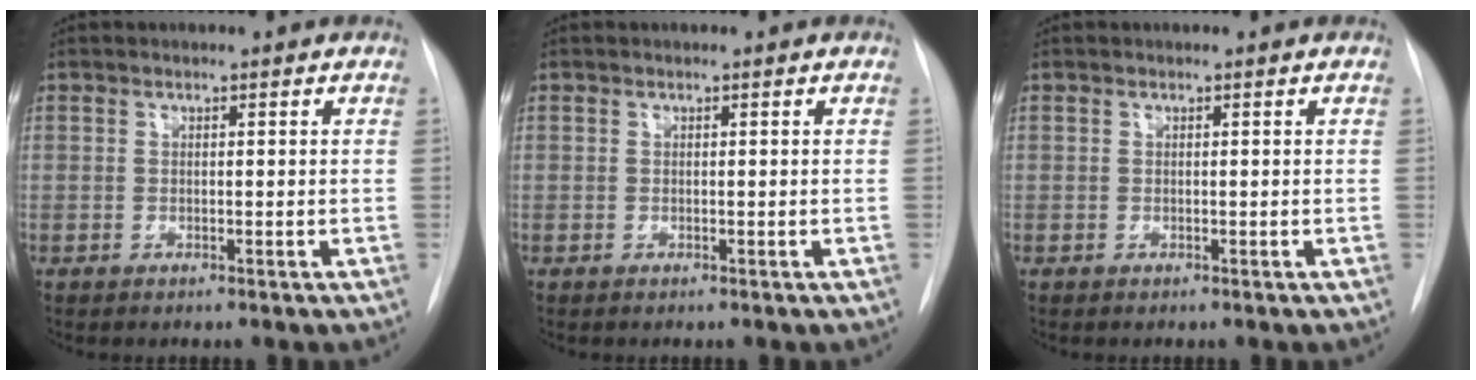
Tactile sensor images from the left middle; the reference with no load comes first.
{"total": 0.0}
{"total": 0.0}